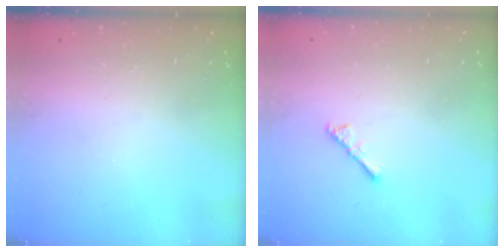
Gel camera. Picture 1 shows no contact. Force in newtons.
{"total": 3.4, "press": 3.4, "slide": 0.6}